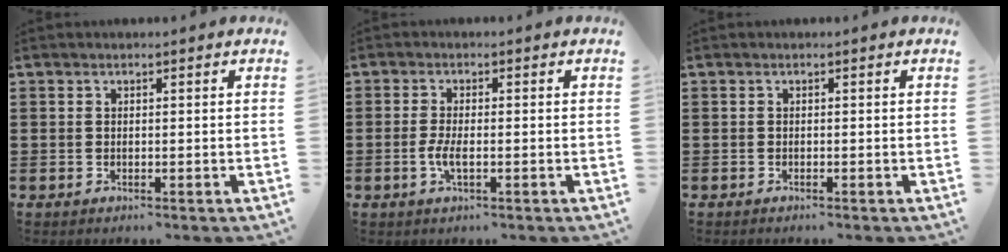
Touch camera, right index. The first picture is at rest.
{"total": 3.1, "force": [-0.9, 0.5, 2.9], "torque": [-0.067, -0.010, -0.019]}
{"total": 0.0}